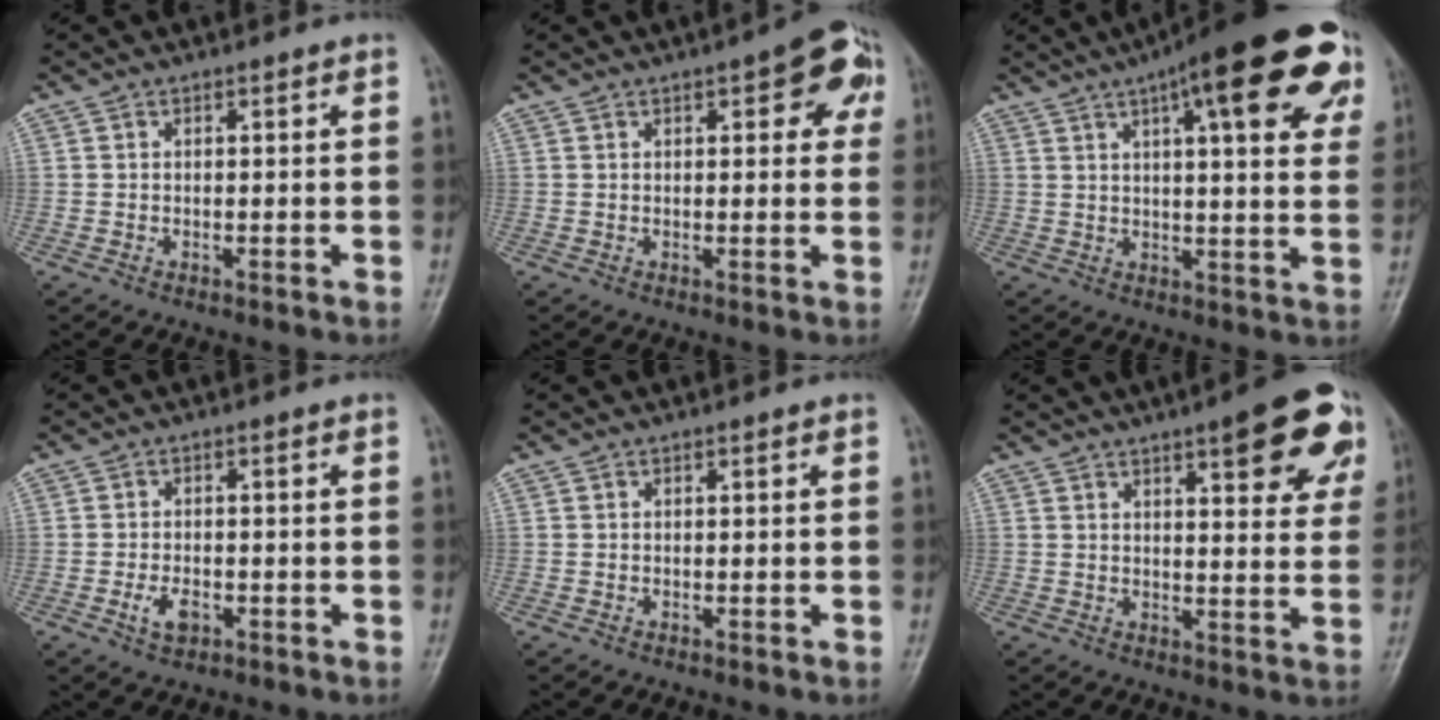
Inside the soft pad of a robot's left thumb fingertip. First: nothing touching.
{"total": 8.7, "force": [3.4, 3.5, 7.2], "torque": [-0.054, 0.004, 0.031]}
{"total": 22.6, "force": [10.7, 6.5, 18.8], "torque": [-0.240, -0.002, 0.138]}
{"total": 3.5, "force": [-1.4, 2.1, 2.5], "torque": [-0.045, 0.005, -0.024]}
{"total": 0.0}
{"total": 14.6, "force": [7.5, 4.4, 11.8], "torque": [-0.110, -0.024, 0.090]}